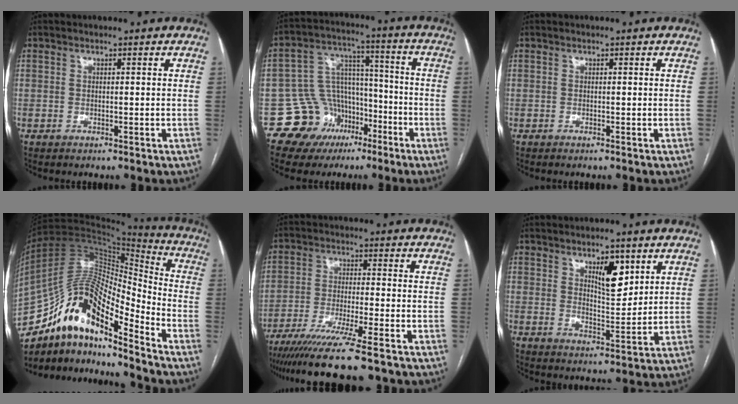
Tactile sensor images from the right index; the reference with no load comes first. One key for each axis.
{"total": 11.8, "fx": -5.8, "fy": 10.1, "fz": 2.0, "tx": -0.025, "ty": 0.077, "tz": -0.080}
{"total": 0.0}
{"total": 17.6, "fx": -12.0, "fy": 4.9, "fz": 11.9, "tx": -0.213, "ty": 0.043, "tz": -0.207}
{"total": 14.0, "fx": -11.5, "fy": -0.7, "fz": 8.0, "tx": -0.121, "ty": -0.045, "tz": -0.182}
{"total": 6.6, "fx": 3.5, "fy": 2.3, "fz": 5.1, "tx": -0.083, "ty": -0.004, "tz": 0.061}